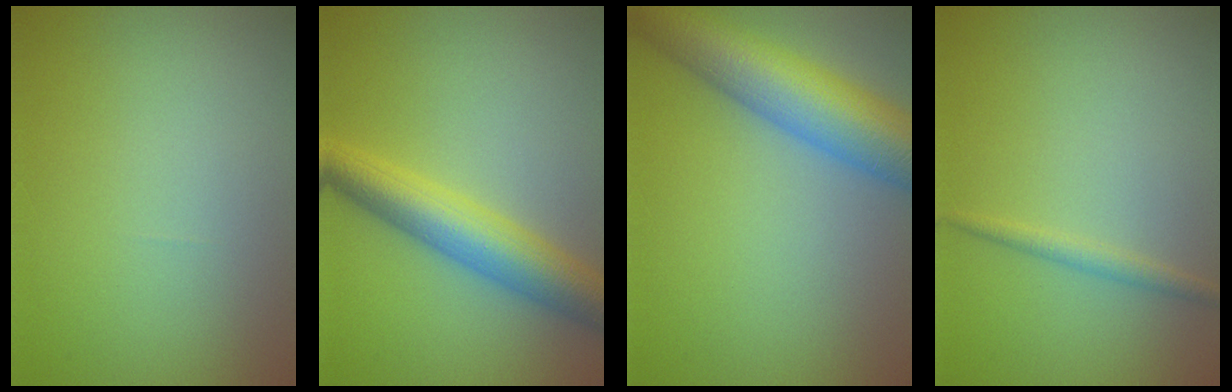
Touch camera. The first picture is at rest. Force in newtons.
{"total": 6.1, "press": 6.1, "slide": 0.1}
{"total": 9.4, "press": 9.4, "slide": 0.4}
{"total": 1.3, "press": 1.3, "slide": 0.0}